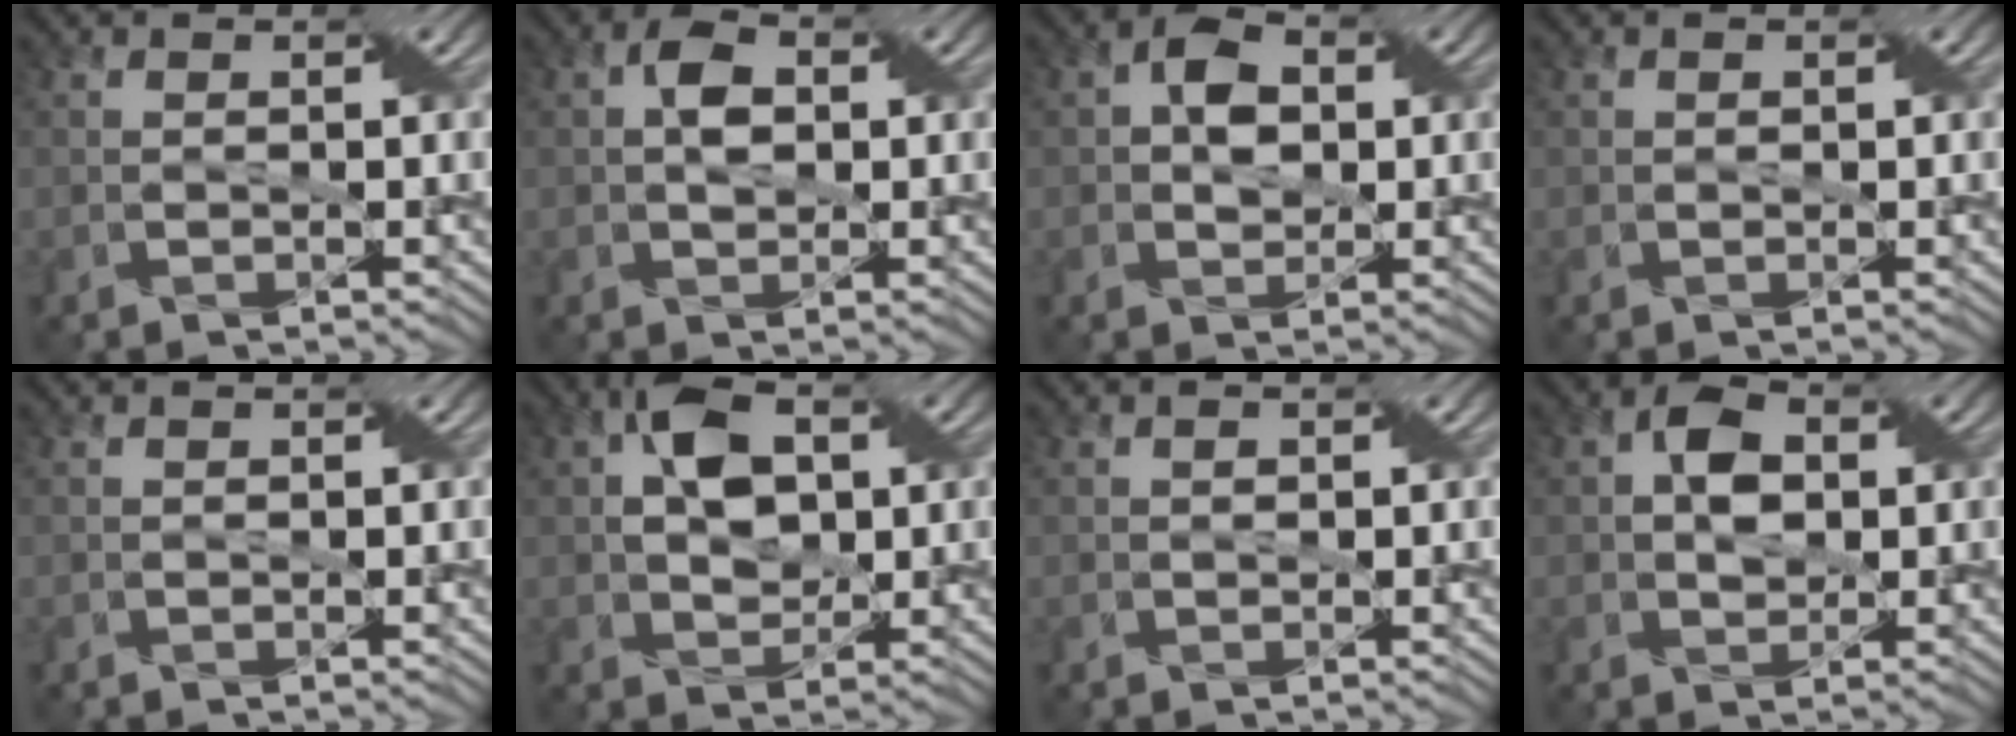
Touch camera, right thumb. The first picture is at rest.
{"total": 3.4, "force": [0.4, 2.1, 2.6], "torque": [-0.051, 0.006, 0.003]}
{"total": 4.4, "force": [0.5, 3.2, 2.9], "torque": [-0.054, 0.005, 0.003]}
{"total": 0.6, "force": [0.2, 0.4, 0.4], "torque": [-0.004, 0.002, 0.003]}
{"total": 0.0}
{"total": 7.1, "force": [1.5, 4.5, 5.3], "torque": [-0.102, 0.012, 0.021]}
{"total": 0.9, "force": [0.2, 0.6, 0.6], "torque": [-0.010, 0.002, 0.004]}
{"total": 4.5, "force": [0.6, 3.1, 3.3], "torque": [-0.062, 0.006, 0.004]}